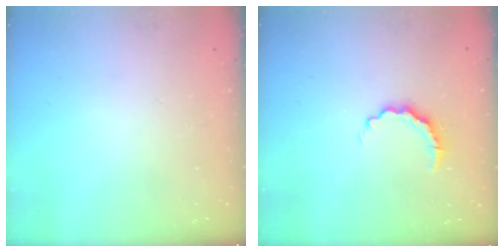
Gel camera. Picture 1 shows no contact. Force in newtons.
{"total": 5.2, "press": 5.1, "slide": 0.8}